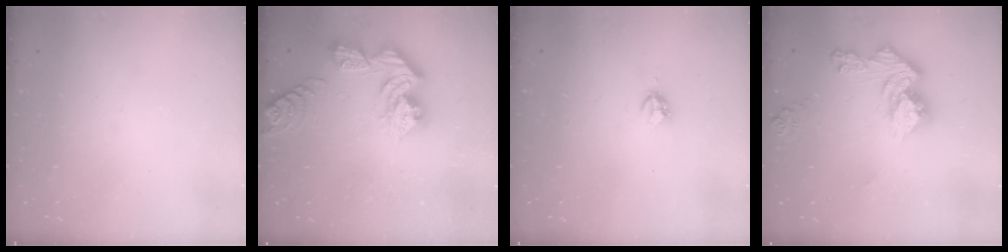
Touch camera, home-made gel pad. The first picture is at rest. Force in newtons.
{"total": 14.3, "press": 14.3, "slide": 1.5}
{"total": 3.8, "press": 3.8, "slide": 0.1}
{"total": 12.6, "press": 12.6, "slide": 1.3}